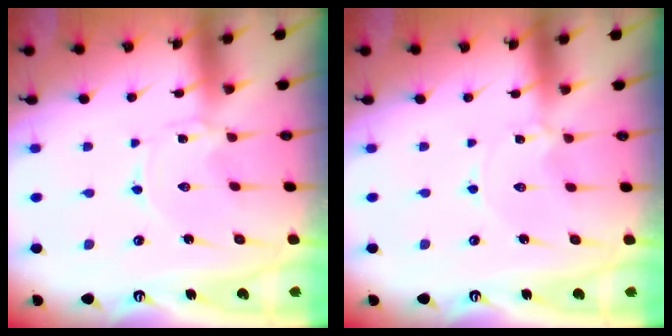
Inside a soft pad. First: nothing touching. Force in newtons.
{"total": 0.6, "press": 0.6, "slide": 0.1}